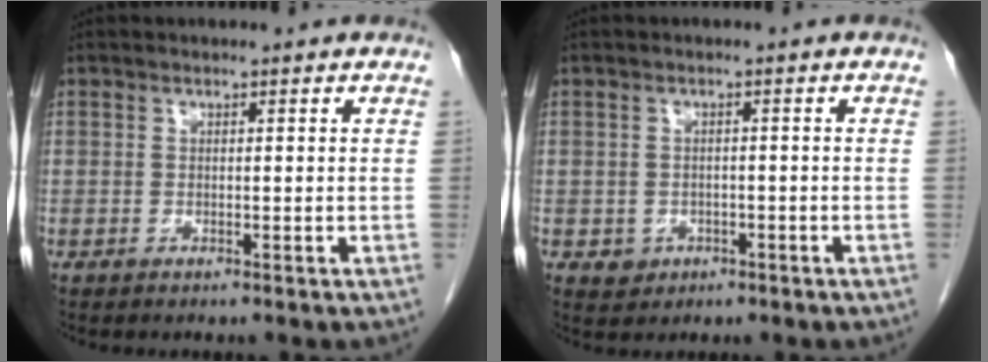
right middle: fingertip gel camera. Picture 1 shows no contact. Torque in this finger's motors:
{"motor_torque": [-0.12, -0.09, -0.01, 0.01]}